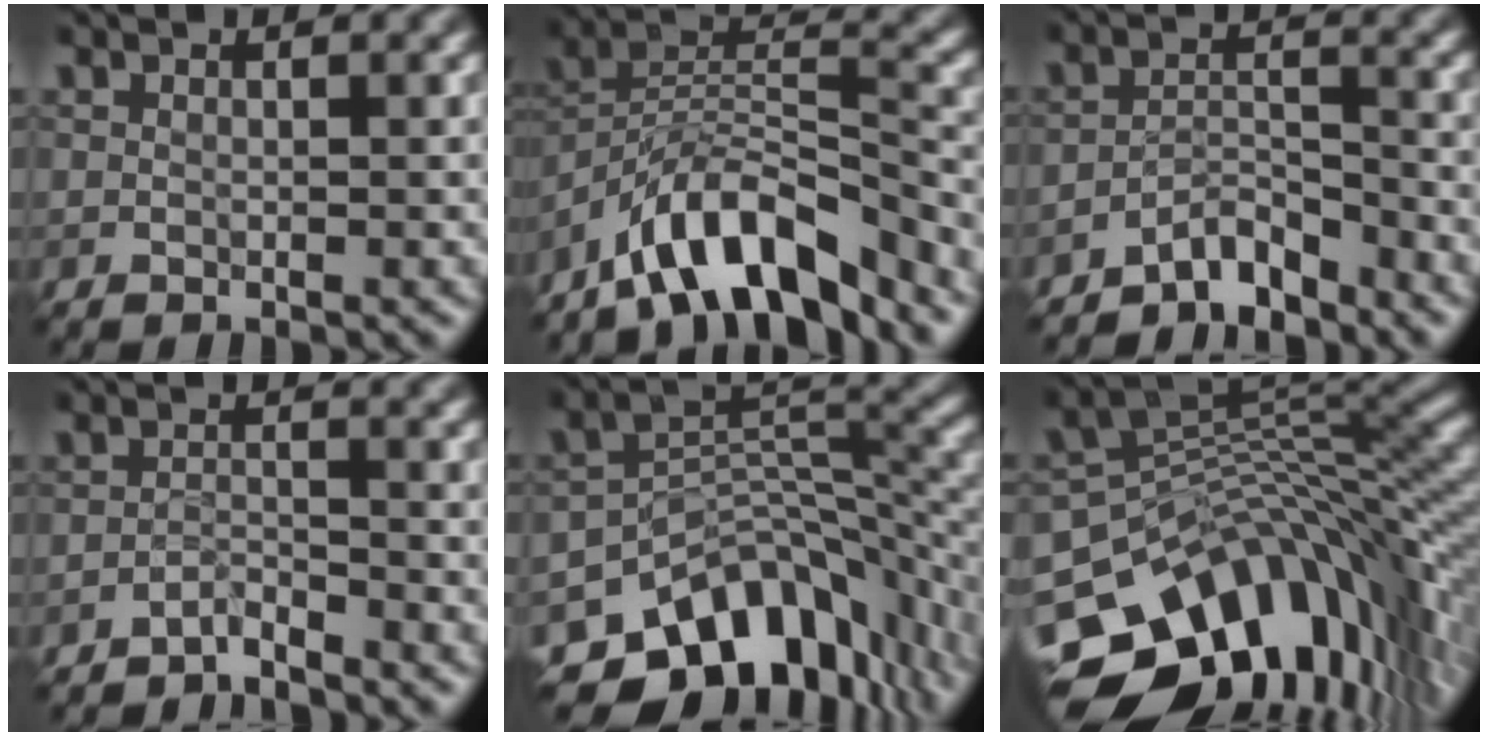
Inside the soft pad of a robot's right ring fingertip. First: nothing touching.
{"total": 9.8, "force": [-7.2, 2.9, 5.9], "torque": [-0.087, 0.009, -0.139]}
{"total": 3.4, "force": [-3.1, 0.8, 1.1], "torque": [-0.016, 0.011, -0.064]}
{"total": 1.9, "force": [-1.8, 0.2, 0.4], "torque": [-0.006, 0.004, -0.037]}
{"total": 13.0, "force": [-8.4, 7.2, 6.8], "torque": [-0.108, -0.005, -0.132]}
{"total": 14.3, "force": [-6.5, 8.3, 9.7], "torque": [-0.170, -0.001, -0.106]}